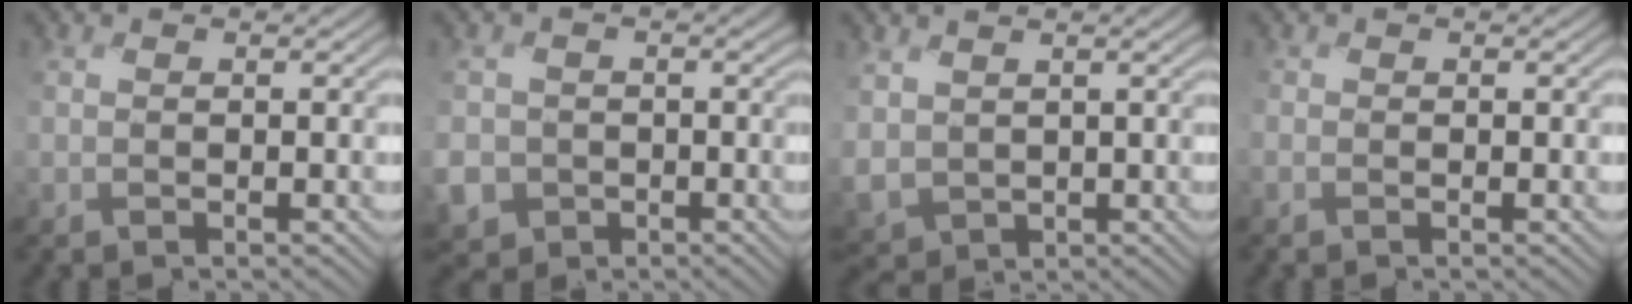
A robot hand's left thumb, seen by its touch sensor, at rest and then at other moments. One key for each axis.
{"total": 7.3, "fx": -2.5, "fy": 6.9, "fz": 0.6, "tx": -0.053, "ty": -0.039, "tz": -0.068}
{"total": 3.3, "fx": 0.8, "fy": 2.9, "fz": 1.4, "tx": -0.069, "ty": -0.018, "tz": 0.010}
{"total": 0.7, "fx": -0.4, "fy": -0.1, "fz": -0.5, "tx": 0.014, "ty": -0.004, "tz": -0.008}